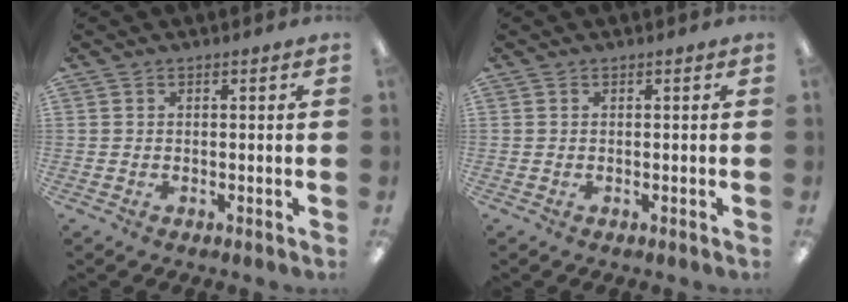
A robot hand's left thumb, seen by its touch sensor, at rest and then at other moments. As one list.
[{"total": 0.0}]